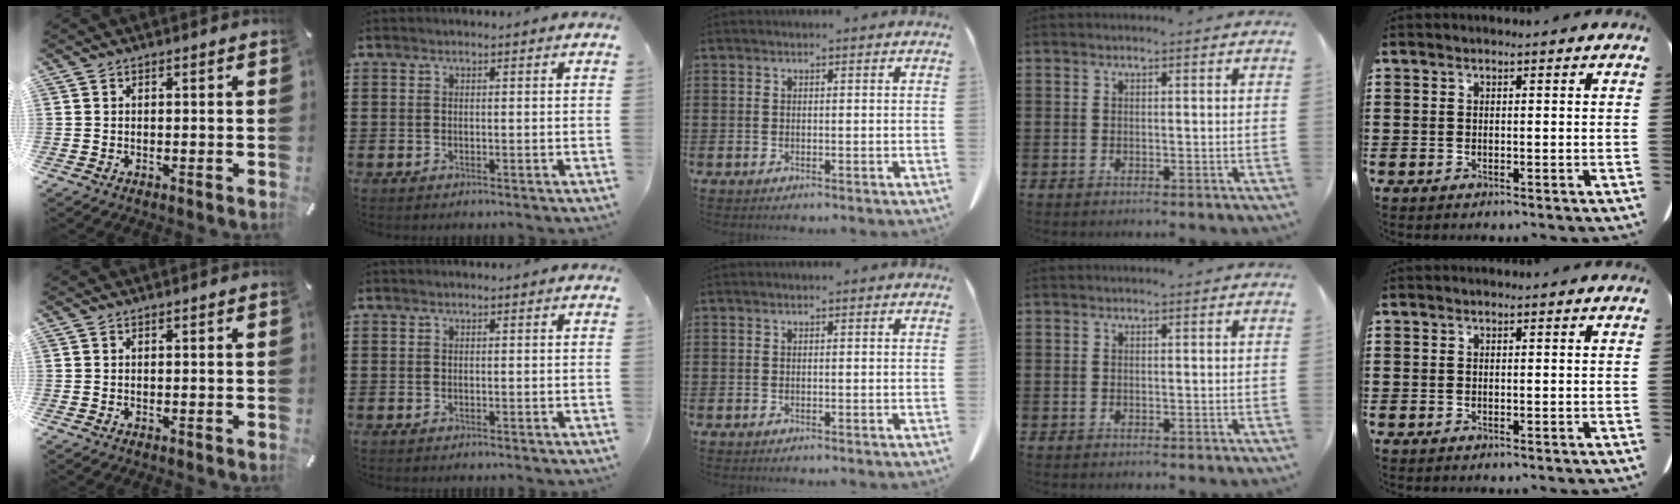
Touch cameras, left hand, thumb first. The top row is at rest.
{}